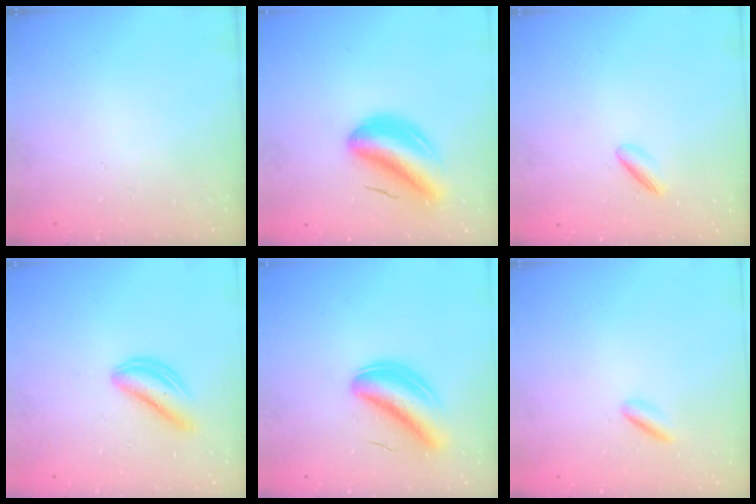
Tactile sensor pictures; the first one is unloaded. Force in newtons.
{"total": 8.7, "press": 8.2, "slide": 2.7}
{"total": 3.1, "press": 3.0, "slide": 0.8}
{"total": 4.9, "press": 4.9, "slide": 0.5}
{"total": 6.2, "press": 5.9, "slide": 1.8}
{"total": 2.2, "press": 2.2, "slide": 0.3}